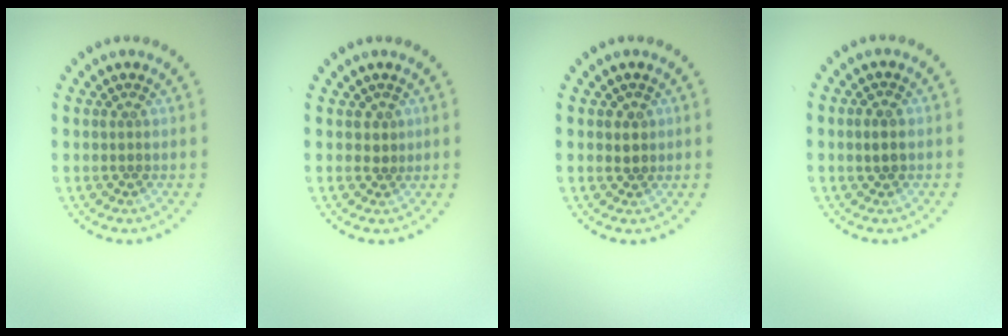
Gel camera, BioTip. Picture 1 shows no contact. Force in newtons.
{"total": 0.9, "press": 0.5, "slide": 0.8}
{"total": 0.7, "press": 0.7, "slide": 0.3}
{"total": 1.2, "press": 1.2, "slide": 0.0}